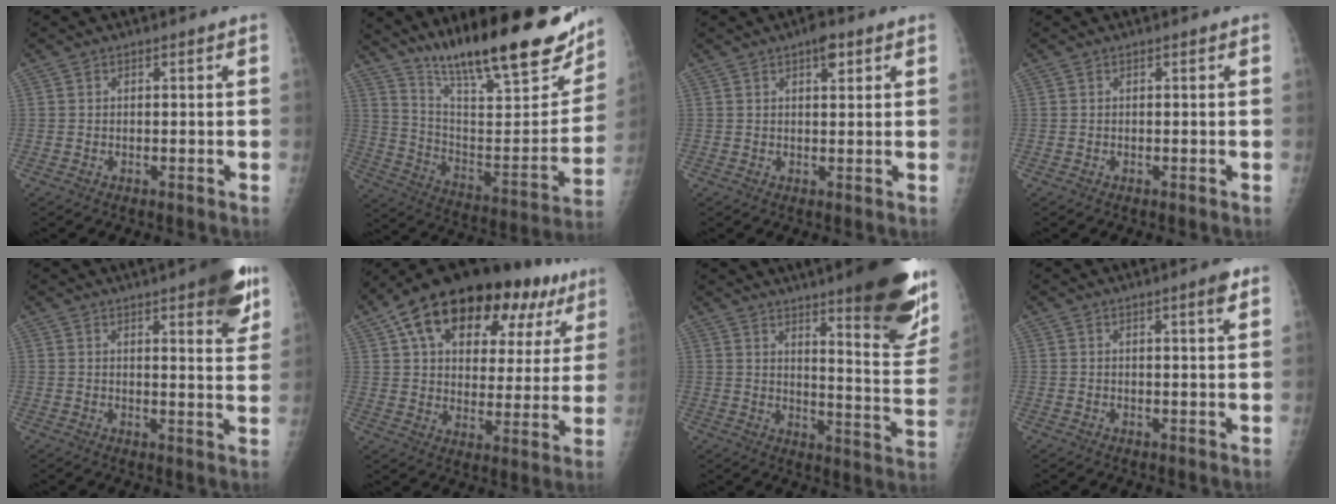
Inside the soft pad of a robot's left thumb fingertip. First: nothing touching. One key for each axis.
{"total": 28.2, "fx": 19.8, "fy": 6.7, "fz": 19.0, "tx": -0.264, "ty": -0.074, "tz": 0.311}
{"total": 3.4, "fx": 1.9, "fy": 1.4, "fz": 2.4, "tx": -0.025, "ty": -0.006, "tz": 0.025}
{"total": 0.0}
{"total": 12.4, "fx": 7.3, "fy": 3.1, "fz": 9.5, "tx": -0.092, "ty": -0.031, "tz": 0.089}
{"total": 26.6, "fx": 13.7, "fy": 14.1, "fz": 17.9, "tx": -0.239, "ty": 0.021, "tz": 0.208}
{"total": 23.7, "fx": 15.3, "fy": 4.4, "fz": 17.5, "tx": -0.207, "ty": -0.088, "tz": 0.206}
{"total": 3.0, "fx": 1.8, "fy": 0.1, "fz": 2.4, "tx": -0.033, "ty": -0.010, "tz": 0.026}